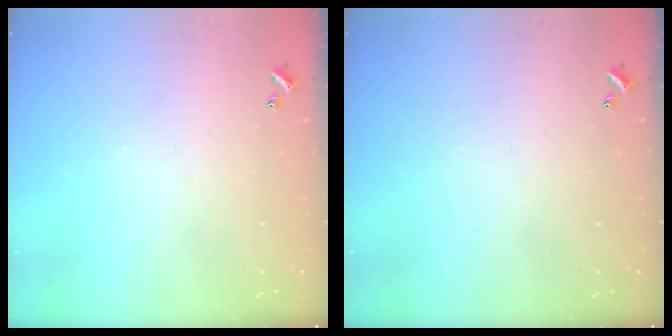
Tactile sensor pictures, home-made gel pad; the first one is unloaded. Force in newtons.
{"total": 0.0}